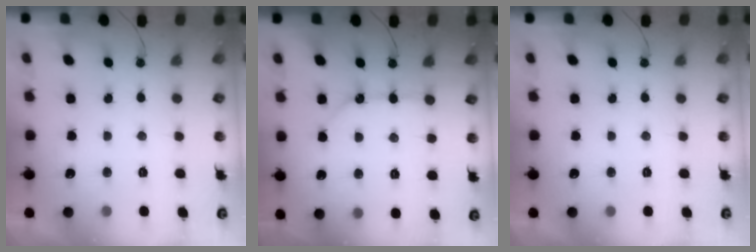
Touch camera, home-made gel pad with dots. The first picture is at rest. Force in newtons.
{"total": 9.6, "press": 9.5, "slide": 0.9}
{"total": 0.0}